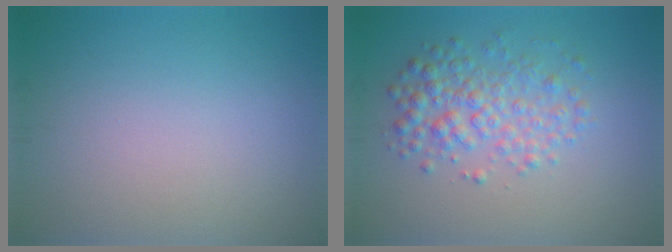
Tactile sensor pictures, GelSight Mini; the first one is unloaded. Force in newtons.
{"total": 3.8, "press": 3.8, "slide": 0.1}